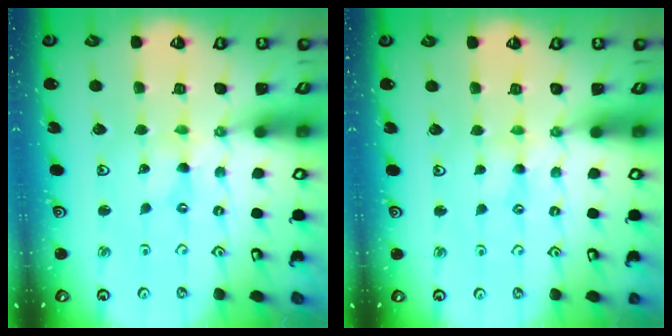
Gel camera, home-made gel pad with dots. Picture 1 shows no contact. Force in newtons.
{"total": 2.3, "press": 2.3, "slide": 0.4}